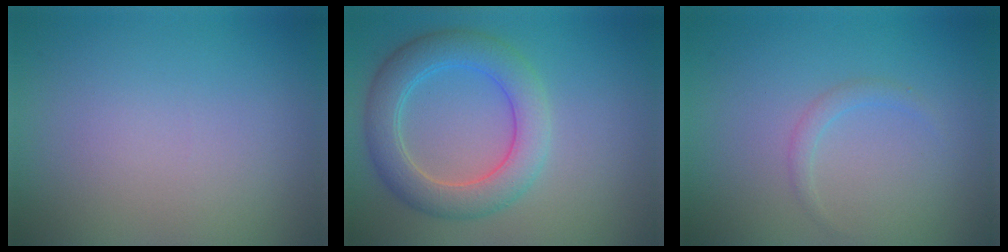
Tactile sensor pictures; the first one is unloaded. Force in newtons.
{"total": 5.2, "press": 5.2, "slide": 0.1}
{"total": 1.0, "press": 1.0, "slide": 0.1}